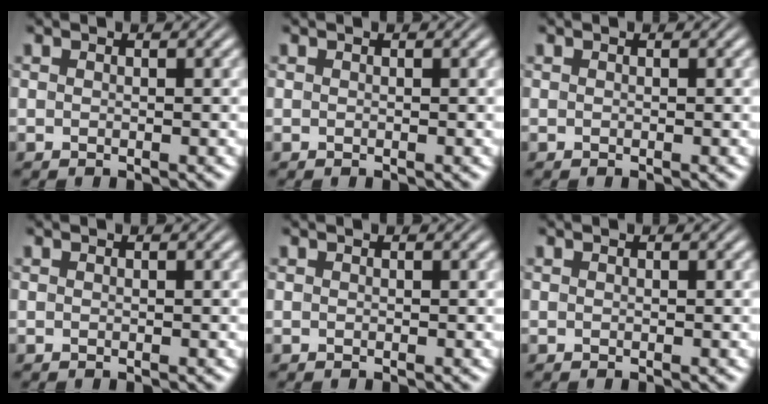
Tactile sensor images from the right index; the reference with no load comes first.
{"total": 0.0}
{"total": 0.0}
{"total": 0.0}
{"total": 0.0}
{"total": 0.0}